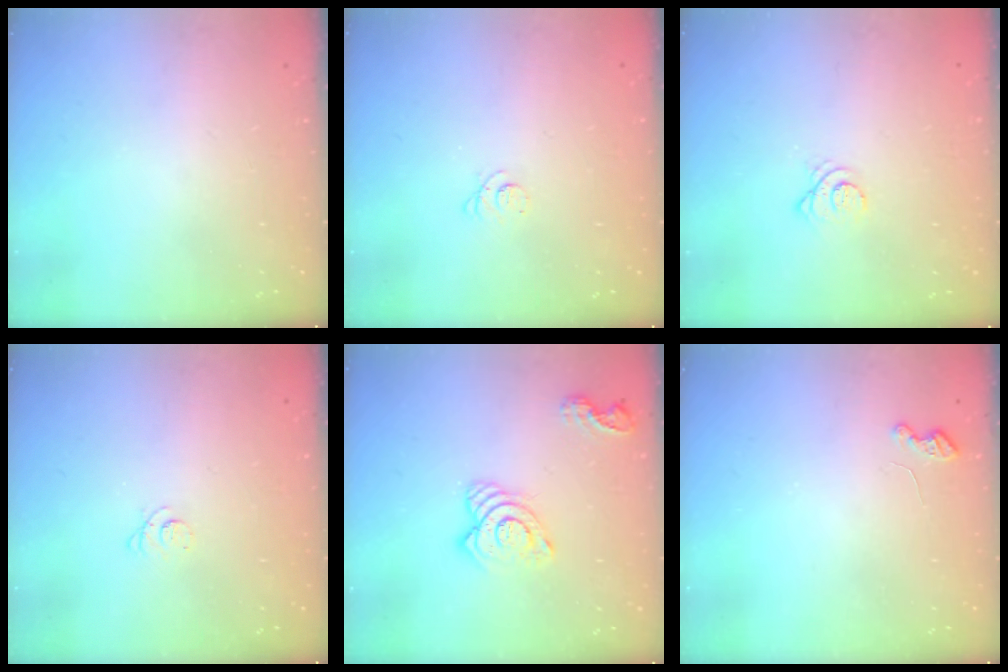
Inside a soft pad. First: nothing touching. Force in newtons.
{"total": 2.4, "press": 2.4, "slide": 0.3}
{"total": 3.2, "press": 3.2, "slide": 0.4}
{"total": 2.4, "press": 2.4, "slide": 0.3}
{"total": 11.1, "press": 11.1, "slide": 1.0}
{"total": 4.2, "press": 4.1, "slide": 0.7}